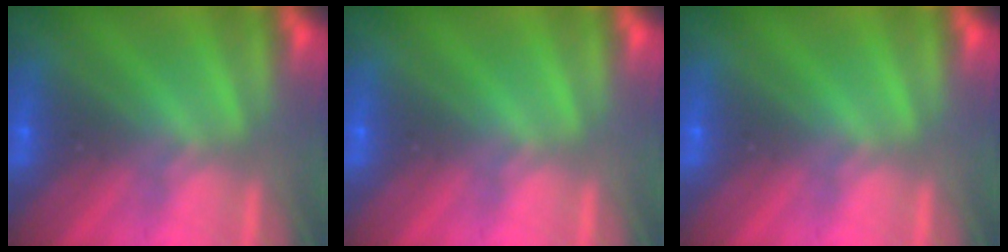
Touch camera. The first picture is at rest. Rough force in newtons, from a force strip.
{"total": 0.0}
{"total": 0.0}